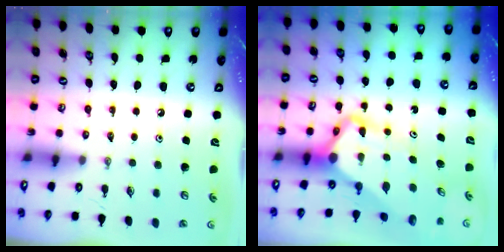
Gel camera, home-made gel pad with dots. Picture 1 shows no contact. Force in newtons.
{"total": 7.8, "press": 7.7, "slide": 0.7}